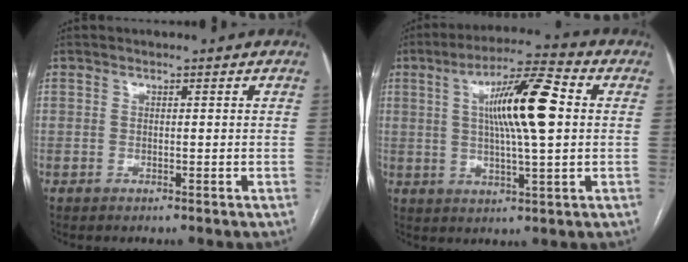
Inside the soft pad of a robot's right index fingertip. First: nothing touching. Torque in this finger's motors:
{"motor_torque": [1.60, 0.54, 0.45, 0.20]}